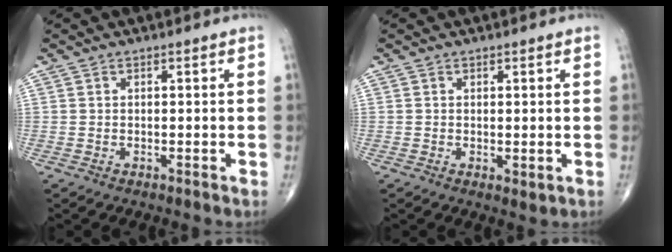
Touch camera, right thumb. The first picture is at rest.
{"total": 1.4, "force": [0.0, 0.6, 1.3], "torque": [-0.024, -0.008, 0.001]}